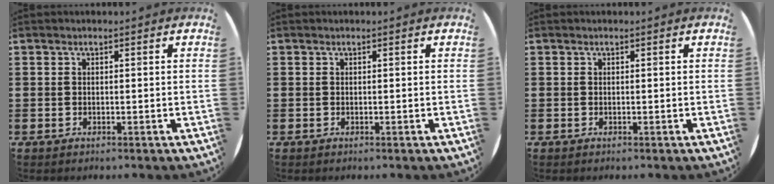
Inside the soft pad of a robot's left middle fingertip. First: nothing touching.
{"total": 0.0}
{"total": 0.0}